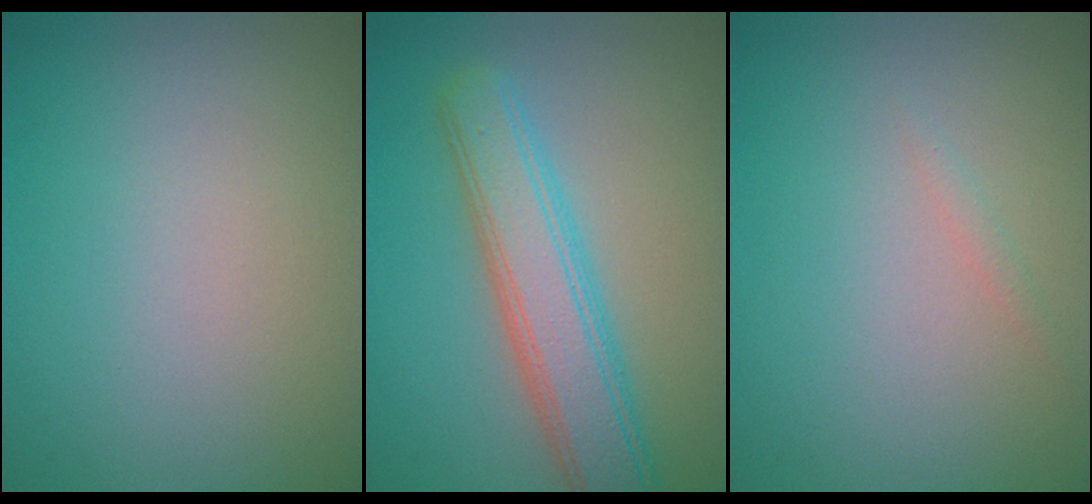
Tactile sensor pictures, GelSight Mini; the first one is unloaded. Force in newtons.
{"total": 5.6, "press": 5.6, "slide": 0.1}
{"total": 0.6, "press": 0.6, "slide": 0.1}